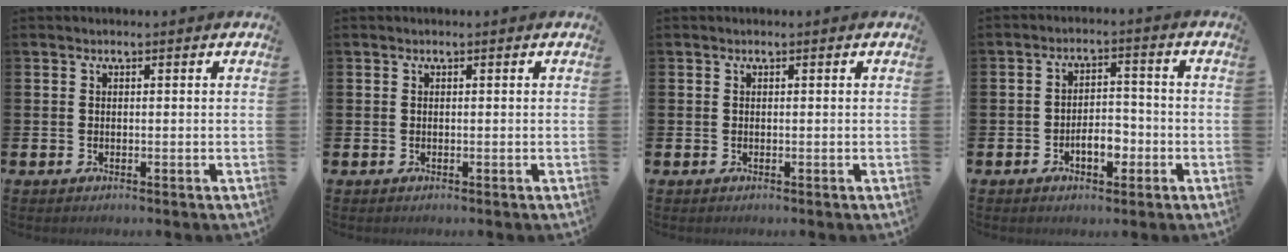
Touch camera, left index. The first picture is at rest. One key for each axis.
{"total": 0.0}
{"total": 0.0}
{"total": 4.4, "fx": -1.9, "fy": 2.4, "fz": 3.2, "tx": -0.049, "ty": 0.007, "tz": -0.038}